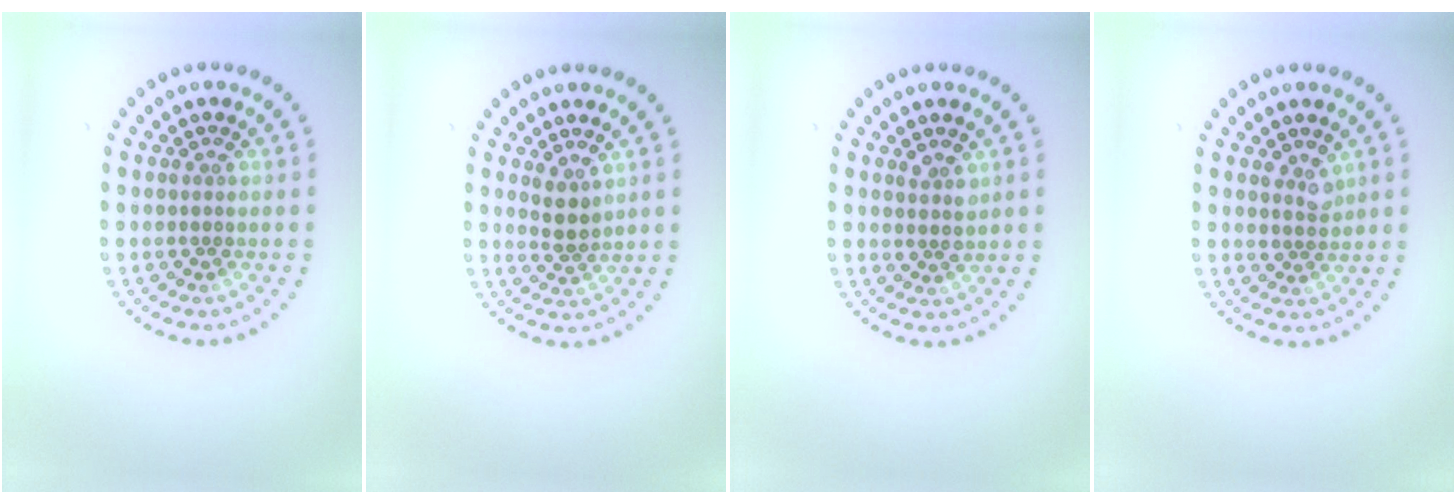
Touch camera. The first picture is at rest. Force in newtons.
{"total": 1.8, "press": 1.5, "slide": 1.1}
{"total": 1.4, "press": 1.3, "slide": 0.6}
{"total": 1.7, "press": 1.4, "slide": 1.0}